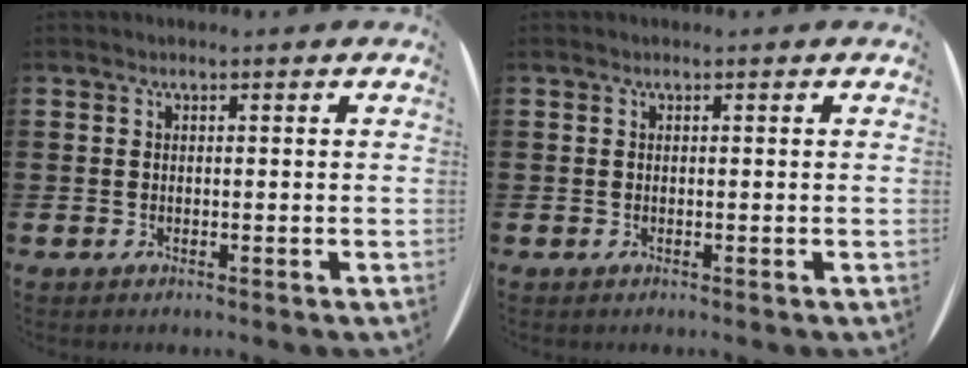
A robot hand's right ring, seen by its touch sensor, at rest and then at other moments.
{"total": 0.0}